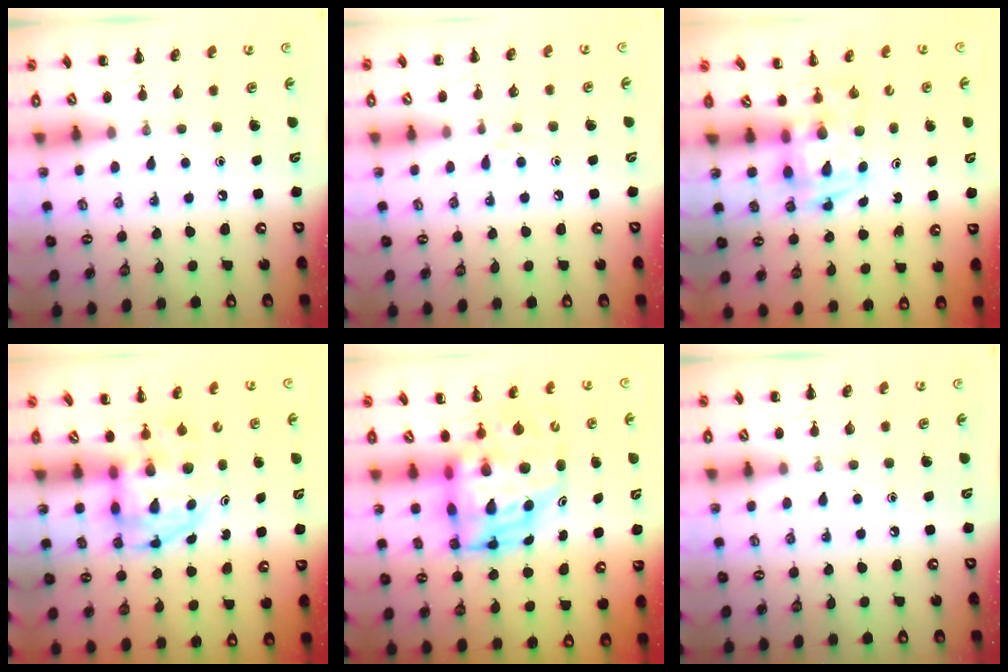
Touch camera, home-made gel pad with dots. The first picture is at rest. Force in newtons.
{"total": 4.6, "press": 4.3, "slide": 1.7}
{"total": 2.8, "press": 2.7, "slide": 0.7}
{"total": 3.7, "press": 3.7, "slide": 0.5}
{"total": 8.0, "press": 7.7, "slide": 2.2}
{"total": 0.0}